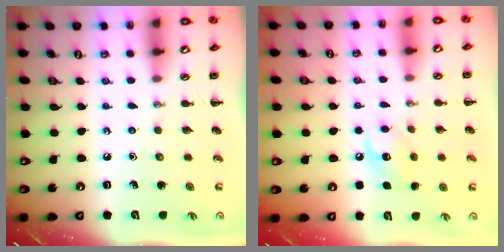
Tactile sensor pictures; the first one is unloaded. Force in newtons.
{"total": 8.3, "press": 8.3, "slide": 0.7}